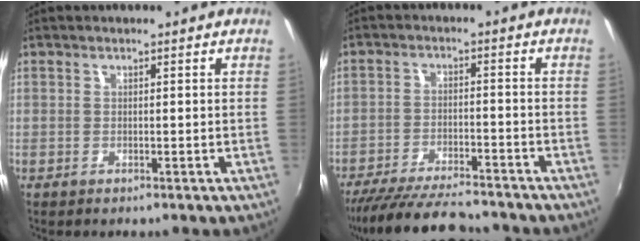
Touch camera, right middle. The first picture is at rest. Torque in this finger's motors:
{"motor_torque": [1.03, -1.11, 0.15, 0.07]}